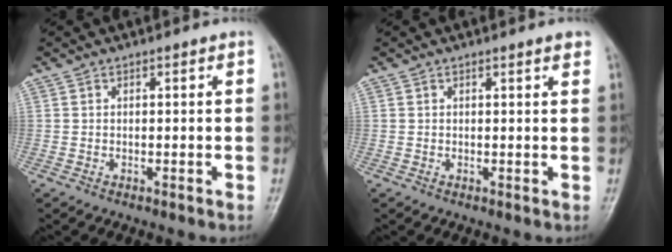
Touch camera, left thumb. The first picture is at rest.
{"total": 1.4, "force": [1.0, 0.1, 0.9], "torque": [-0.009, -0.003, 0.011]}